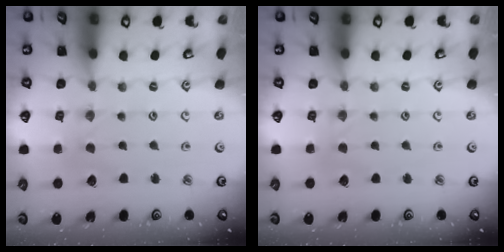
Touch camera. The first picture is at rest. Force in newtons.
{"total": 1.6, "press": 1.5, "slide": 0.4}